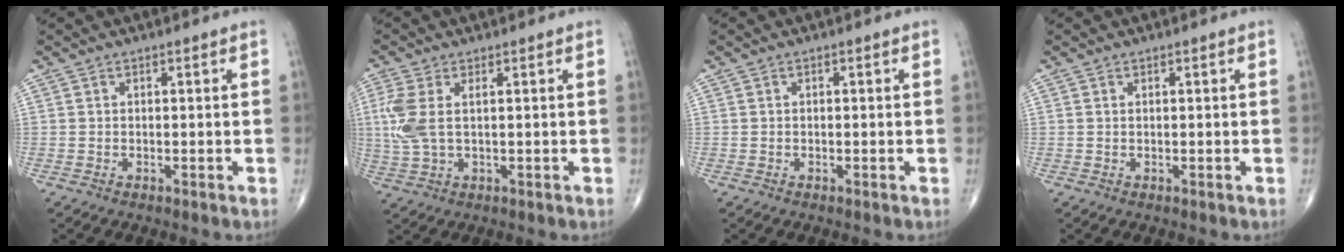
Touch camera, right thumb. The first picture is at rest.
{"total": 6.6, "force": [1.1, 3.1, 5.7], "torque": [-0.163, 0.004, 0.027]}
{"total": 0.0}
{"total": 0.0}